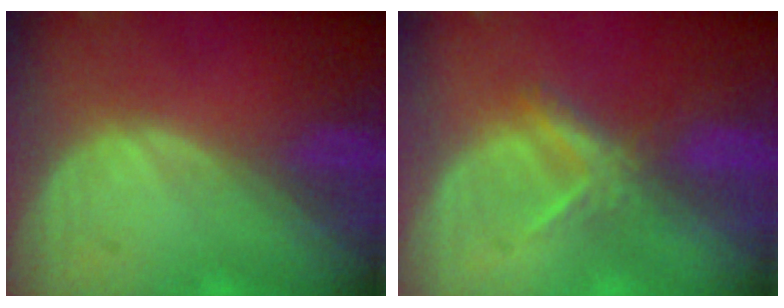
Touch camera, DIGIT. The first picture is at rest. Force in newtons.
{"total": 3.7, "press": 3.6, "slide": 0.9}